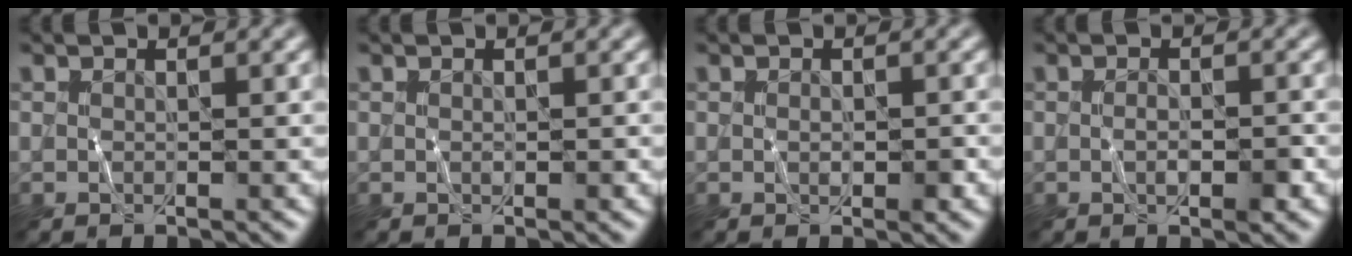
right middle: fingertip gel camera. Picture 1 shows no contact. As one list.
[{"total": 0.6, "force": [-0.1, 0.3, 0.5], "torque": [-0.010, -0.001, 0.000]}, {"total": 1.4, "force": [-0.2, 0.8, 1.2], "torque": [-0.017, -0.001, -0.002]}, {"total": 2.1, "force": [-0.5, 0.8, 1.8], "torque": [-0.032, -0.001, -0.008]}]